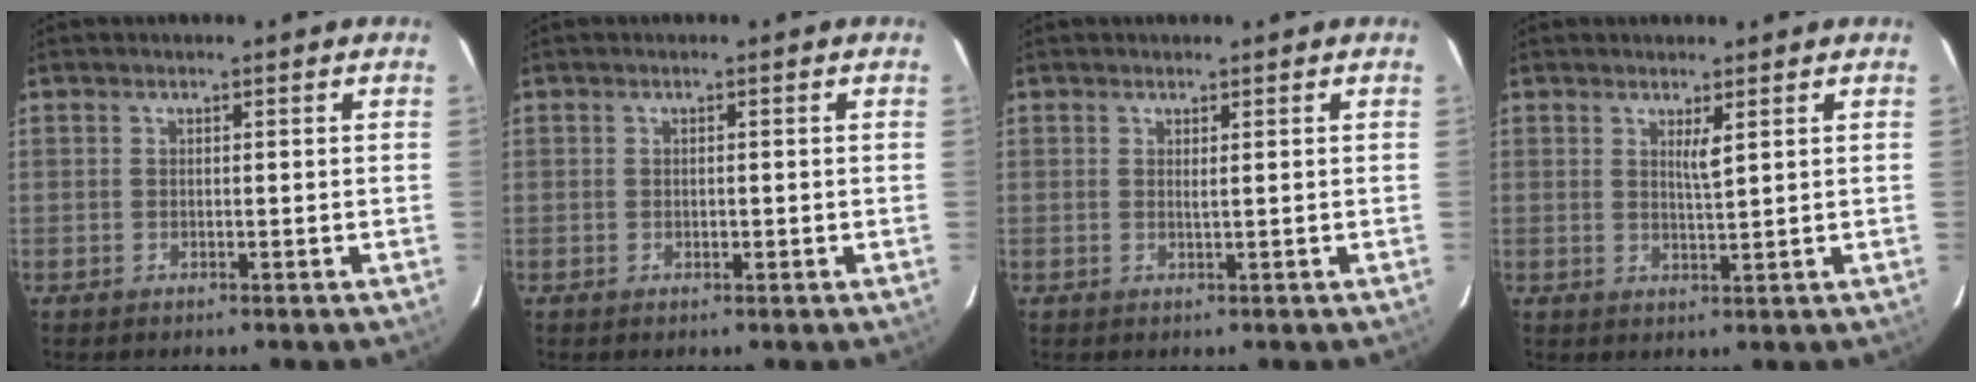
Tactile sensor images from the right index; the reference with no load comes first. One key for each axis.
{"total": 0.8, "fx": -0.2, "fy": 0.4, "fz": 0.6, "tx": -0.010, "ty": 0.000, "tz": -0.001}
{"total": 0.5, "fx": 0.3, "fy": -0.1, "fz": 0.5, "tx": -0.011, "ty": -0.002, "tz": 0.005}
{"total": 2.0, "fx": 1.0, "fy": -0.1, "fz": 1.7, "tx": -0.034, "ty": -0.007, "tz": 0.019}